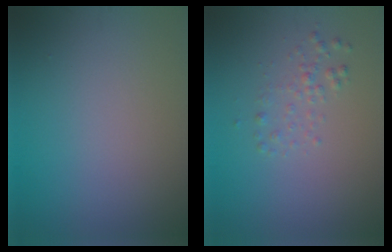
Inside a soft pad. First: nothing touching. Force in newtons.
{"total": 1.3, "press": 1.3, "slide": 0.0}